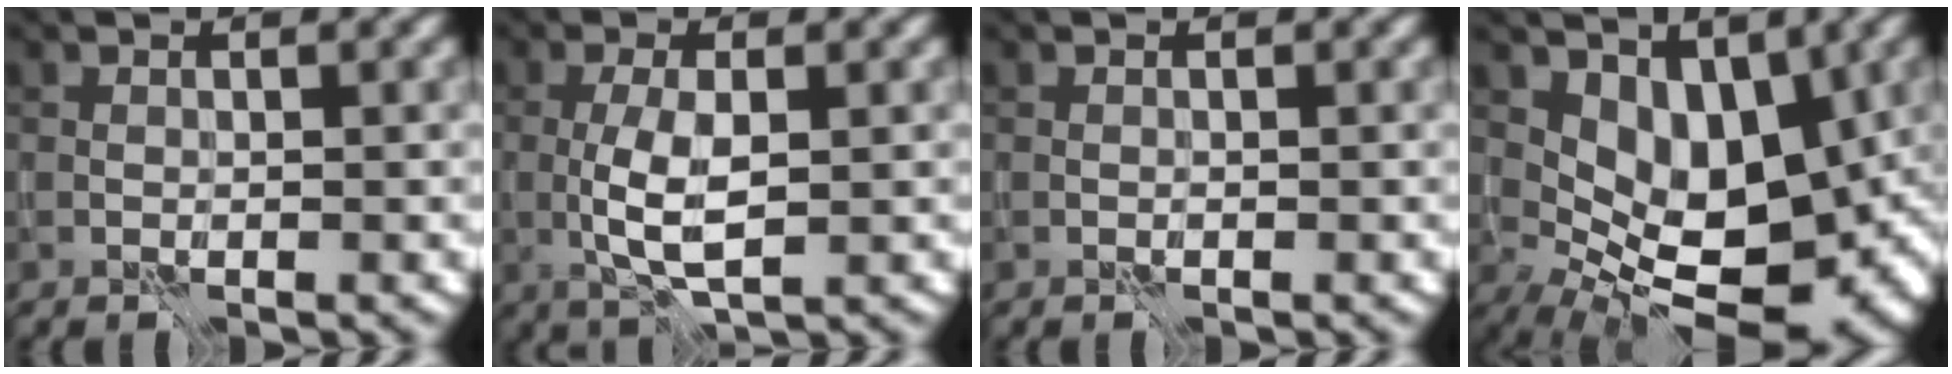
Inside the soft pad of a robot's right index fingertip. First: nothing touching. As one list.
[{"total": 3.9, "force": [-0.3, 1.2, 3.7], "torque": [-0.081, -0.002, -0.007]}, {"total": 0.0}, {"total": 9.6, "force": [1.4, 5.5, 7.7], "torque": [-0.114, -0.020, 0.033]}]